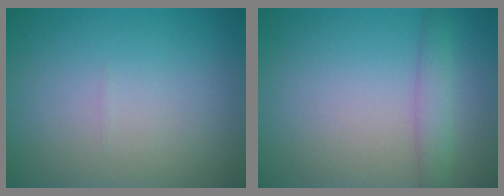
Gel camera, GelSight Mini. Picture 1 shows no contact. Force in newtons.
{"total": 2.2, "press": 2.2, "slide": 0.1}